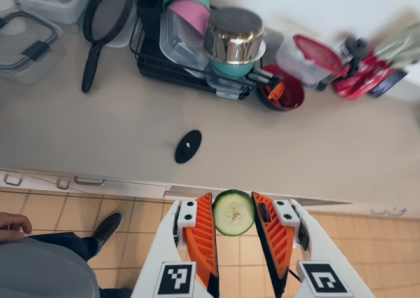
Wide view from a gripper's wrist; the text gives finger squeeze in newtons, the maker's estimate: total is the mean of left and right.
{"total": 8.1, "left": 7.9, "right": 8.2}